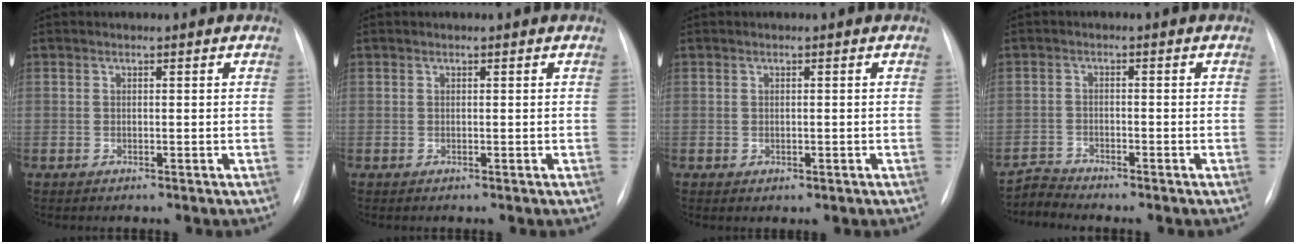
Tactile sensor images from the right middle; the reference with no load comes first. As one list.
[{"total": 0.0}, {"total": 0.8, "force": [-0.2, 0.6, 0.5], "torque": [-0.009, -0.001, 0.001]}, {"total": 2.6, "force": [-2.4, -0.3, -0.9], "torque": [0.026, -0.017, -0.045]}]